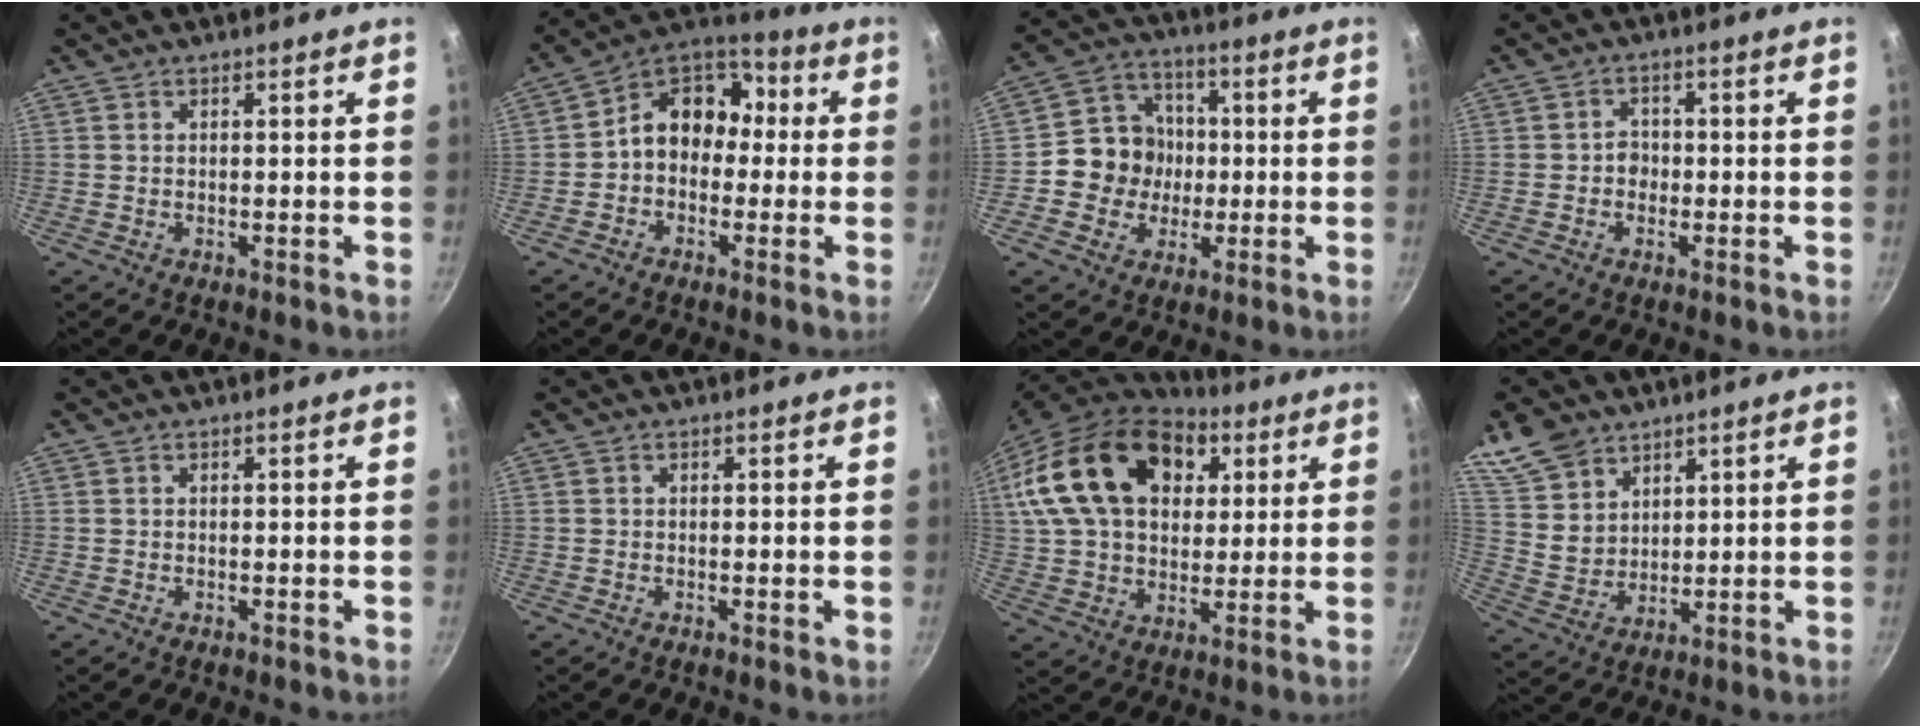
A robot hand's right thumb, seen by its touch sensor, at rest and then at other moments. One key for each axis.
{"total": 11.7, "fx": -0.6, "fy": 9.4, "fz": 7.0, "tx": -0.070, "ty": 0.050, "tz": -0.035}
{"total": 10.8, "fx": -1.0, "fy": 9.9, "fz": 4.2, "tx": -0.034, "ty": 0.026, "tz": -0.032}
{"total": 2.6, "fx": -0.6, "fy": 2.3, "fz": 1.1, "tx": 0.002, "ty": 0.011, "tz": -0.013}
{"total": 0.0}
{"total": 0.5, "fx": 0.0, "fy": 0.1, "fz": 0.5, "tx": -0.007, "ty": -0.001, "tz": -0.002}
{"total": 25.7, "fx": 8.8, "fy": 17.1, "fz": 17.0, "tx": -0.289, "ty": 0.006, "tz": 0.151}
{"total": 10.2, "fx": 6.9, "fy": 6.7, "fz": 3.6, "tx": -0.043, "ty": -0.023, "tz": 0.146}